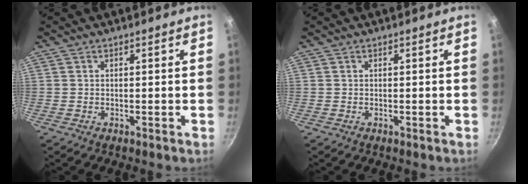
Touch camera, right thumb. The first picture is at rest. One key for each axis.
{"total": 0.0}